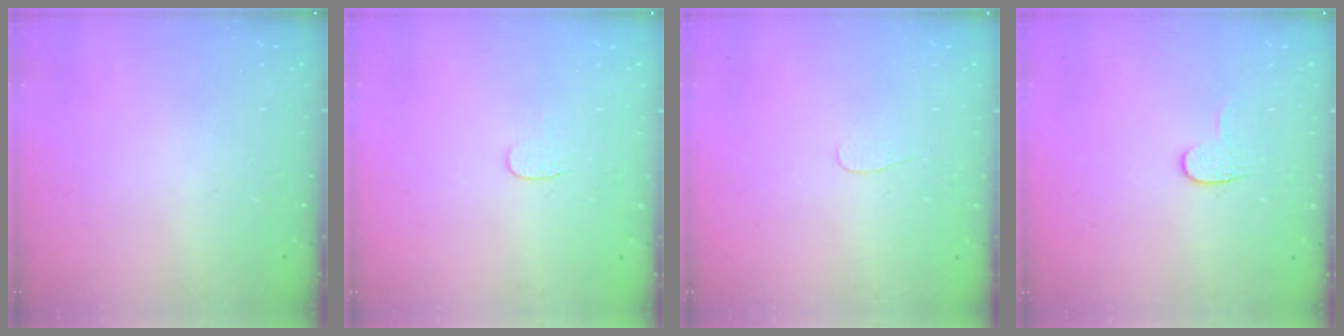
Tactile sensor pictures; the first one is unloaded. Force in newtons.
{"total": 3.3, "press": 3.3, "slide": 0.4}
{"total": 2.8, "press": 2.7, "slide": 0.3}
{"total": 4.5, "press": 4.5, "slide": 0.4}